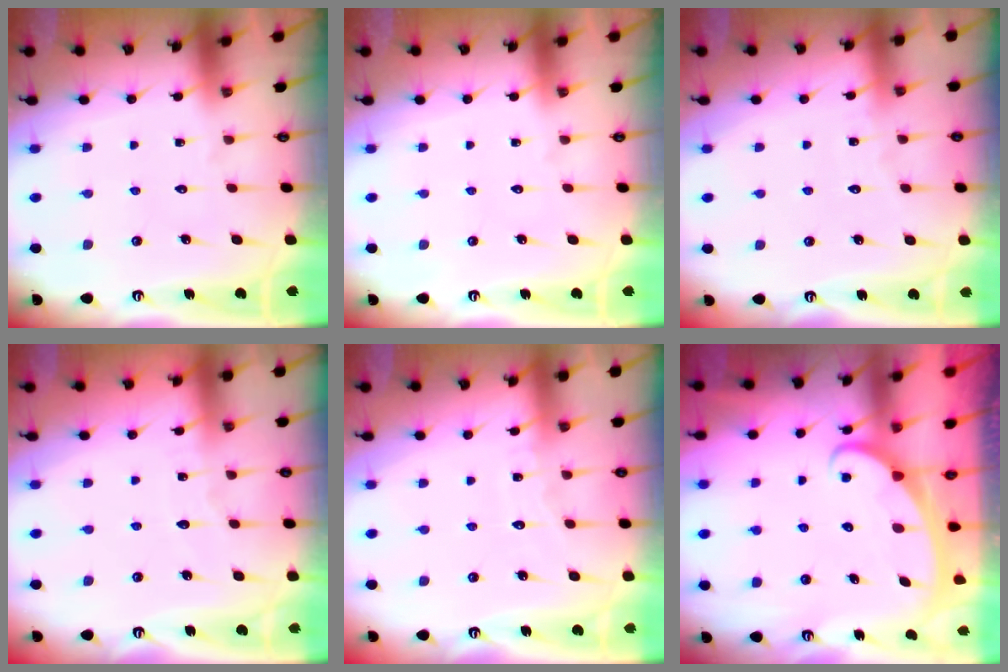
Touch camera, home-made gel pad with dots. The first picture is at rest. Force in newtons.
{"total": 0.0}
{"total": 3.1, "press": 3.1, "slide": 0.4}
{"total": 3.0, "press": 2.9, "slide": 0.3}
{"total": 4.4, "press": 4.4, "slide": 0.5}
{"total": 2.5, "press": 2.4, "slide": 0.4}